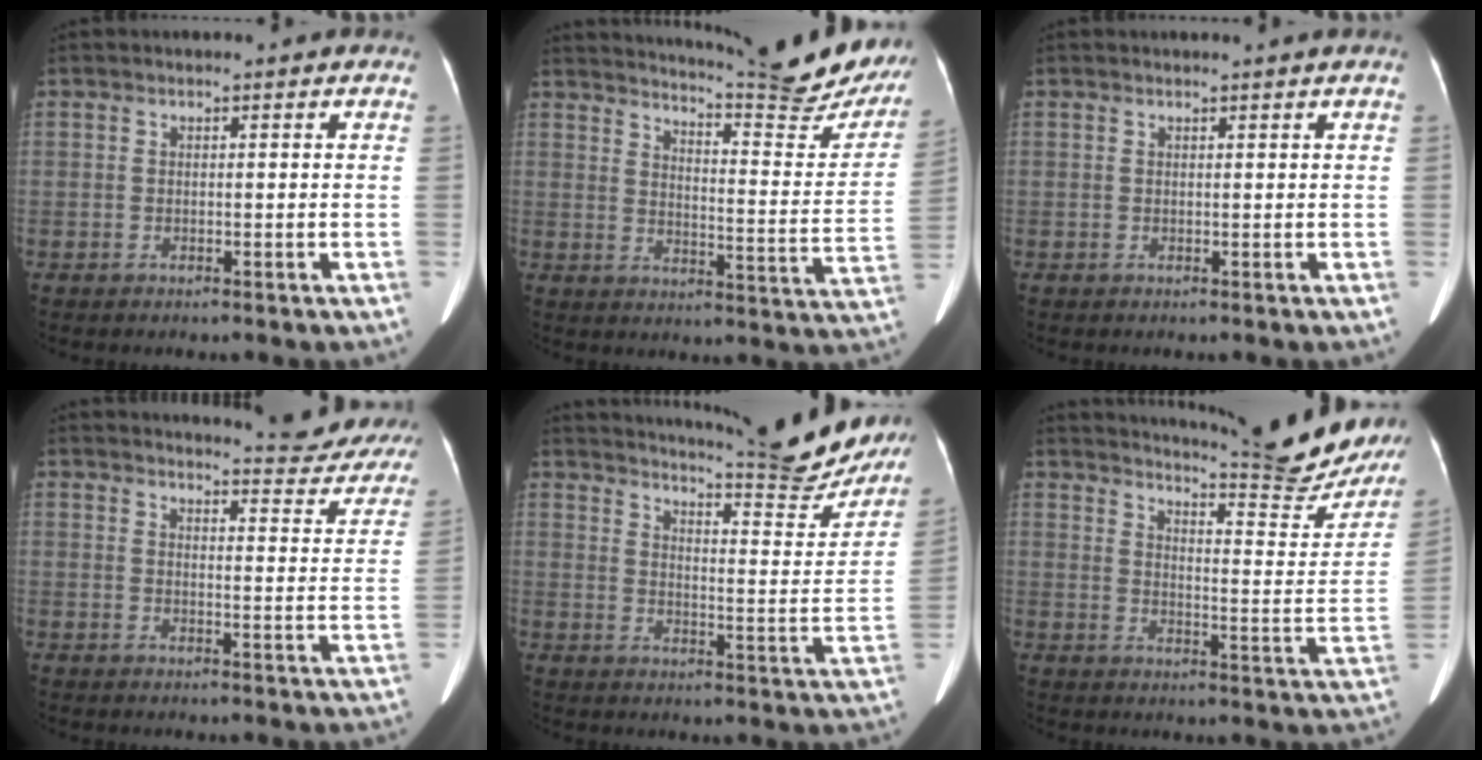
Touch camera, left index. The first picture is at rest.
{"total": 22.4, "force": [20.8, 1.0, 8.3], "torque": [-0.119, -0.097, 0.250]}
{"total": 1.3, "force": [1.2, -0.3, 0.4], "torque": [-0.015, 0.001, 0.022]}
{"total": 13.4, "force": [13.1, 1.4, 2.7], "torque": [-0.017, -0.059, 0.131]}
{"total": 19.8, "force": [18.4, 1.3, 7.3], "torque": [-0.109, -0.068, 0.228]}
{"total": 21.8, "force": [20.2, 1.2, 8.1], "torque": [-0.115, -0.091, 0.244]}